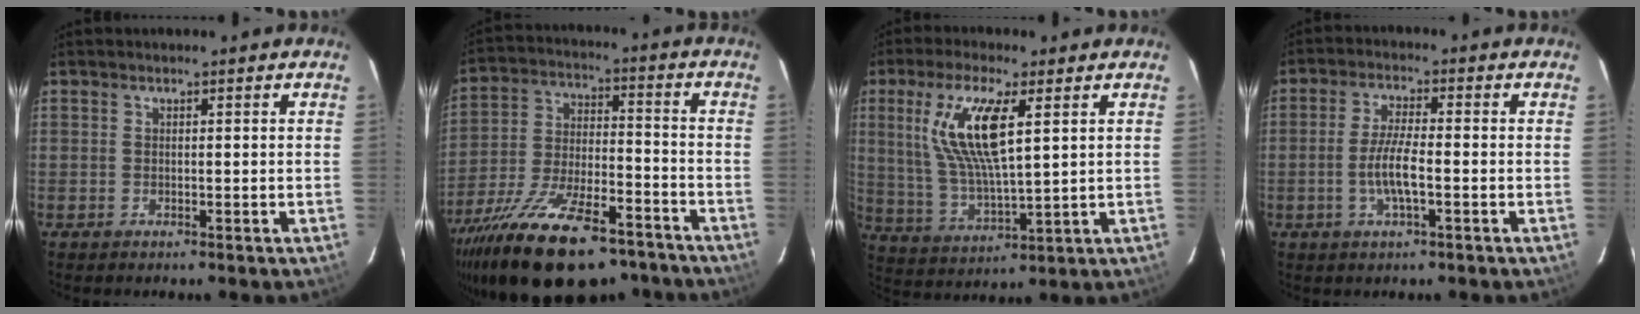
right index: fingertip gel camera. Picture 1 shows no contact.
{"total": 25.5, "force": [-18.2, 9.8, 14.9], "torque": [-0.282, -0.034, -0.277]}
{"total": 13.7, "force": [4.7, 3.5, 12.4], "torque": [-0.246, 0.000, 0.101]}
{"total": 6.3, "force": [-1.7, 1.2, 5.9], "torque": [-0.117, -0.002, -0.034]}